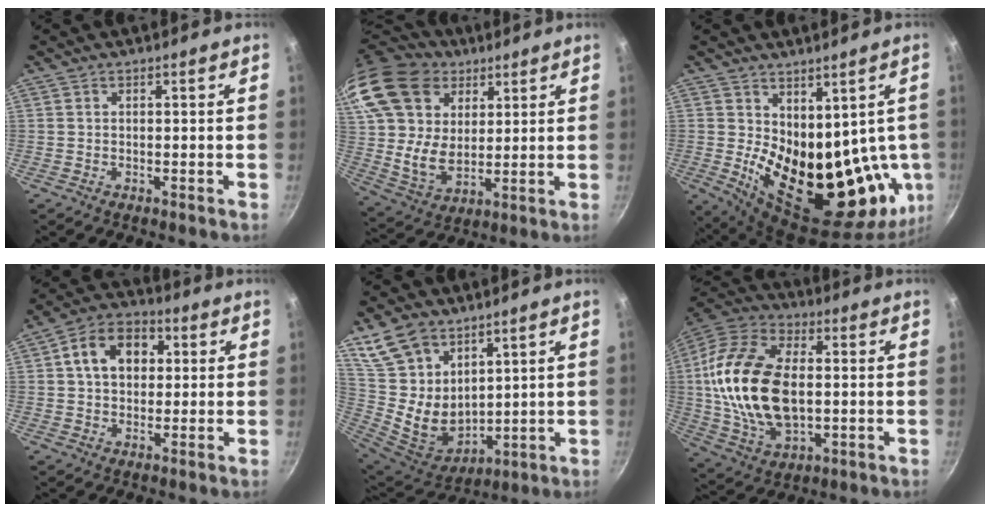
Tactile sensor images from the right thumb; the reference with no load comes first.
{"total": 23.9, "force": [12.3, 16.5, 12.2], "torque": [-0.243, -0.017, 0.233]}
{"total": 21.4, "force": [1.4, 12.5, 17.4], "torque": [-0.203, -0.039, 0.057]}
{"total": 11.1, "force": [2.4, 8.1, 7.2], "torque": [-0.090, 0.018, 0.024]}
{"total": 16.1, "force": [9.1, 10.7, 7.9], "torque": [-0.131, -0.057, 0.196]}
{"total": 23.5, "force": [0.7, 14.1, 18.7], "torque": [-0.354, 0.013, 0.011]}